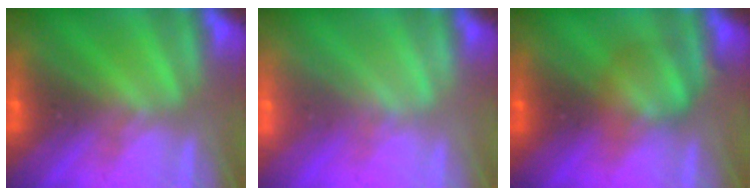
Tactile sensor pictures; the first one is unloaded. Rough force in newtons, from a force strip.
{"total": 1.8}
{"total": 2.5}